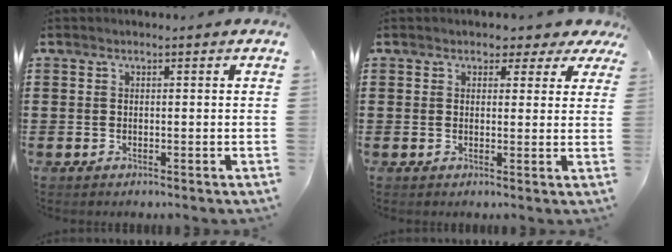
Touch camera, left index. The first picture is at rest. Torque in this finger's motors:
{"motor_torque": [1.28, -0.86, 0.14, 0.04]}